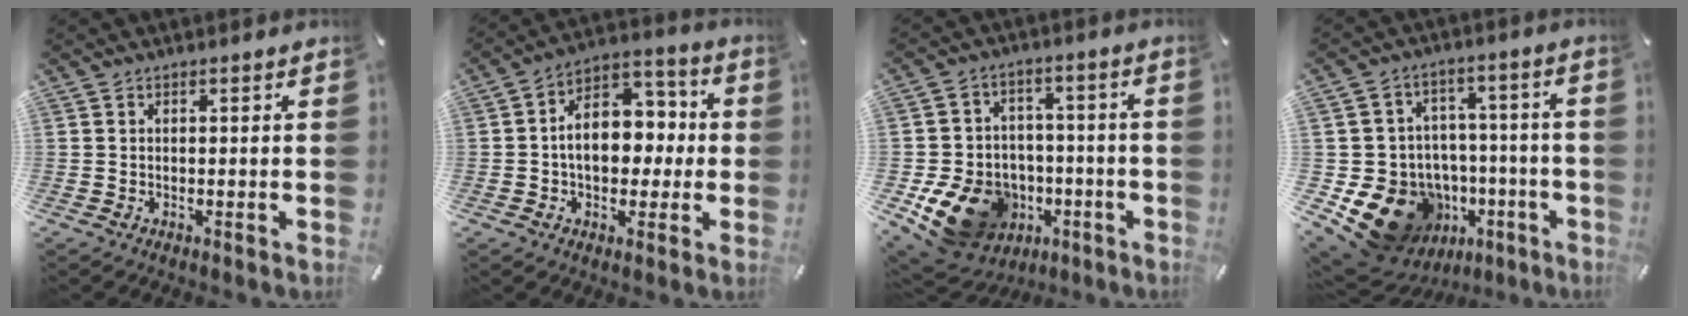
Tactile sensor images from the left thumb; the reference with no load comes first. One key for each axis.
{"total": 11.9, "fx": -0.9, "fy": 8.8, "fz": 8.0, "tx": -0.121, "ty": 0.002, "tz": -0.017}
{"total": 16.2, "fx": -5.7, "fy": 13.2, "fz": 7.5, "tx": -0.134, "ty": 0.027, "tz": -0.081}
{"total": 16.6, "fx": -7.3, "fy": 13.2, "fz": 6.9, "tx": -0.120, "ty": 0.041, "tz": -0.099}